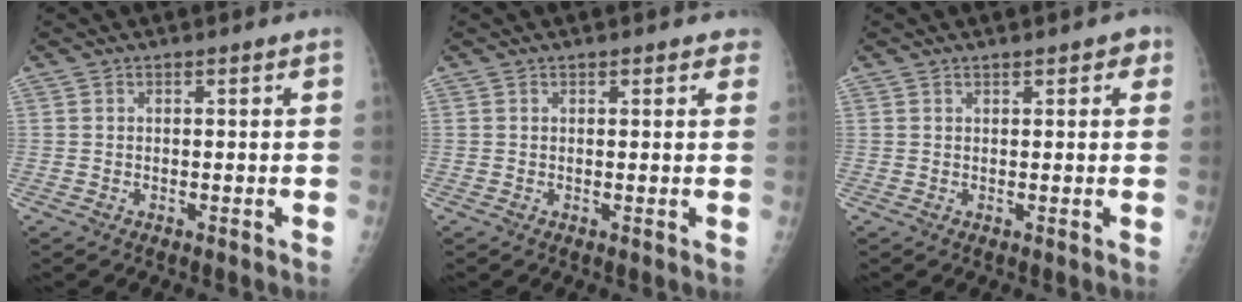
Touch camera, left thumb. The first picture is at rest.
{"total": 2.3, "force": [1.7, 1.1, 1.1], "torque": [0.009, 0.000, 0.013]}
{"total": 2.5, "force": [1.3, 1.2, 1.8], "torque": [-0.010, 0.000, 0.015]}